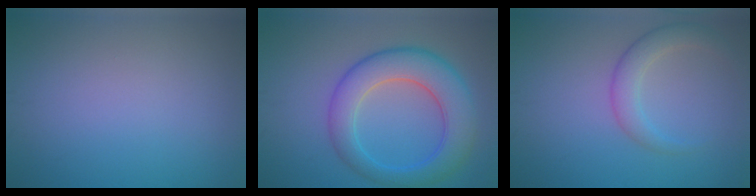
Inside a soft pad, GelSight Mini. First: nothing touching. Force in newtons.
{"total": 7.4, "press": 7.4, "slide": 0.1}
{"total": 2.9, "press": 2.9, "slide": 0.2}